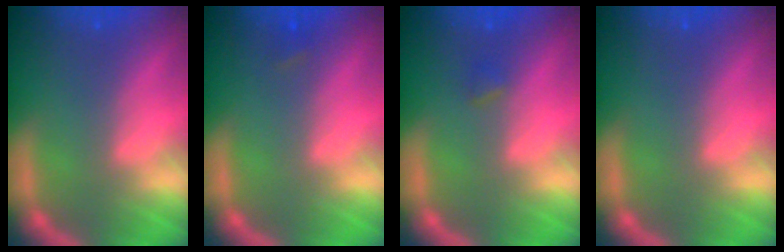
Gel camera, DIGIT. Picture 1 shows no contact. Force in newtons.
{"total": 0.9}
{"total": 0.9}
{"total": 0.0}